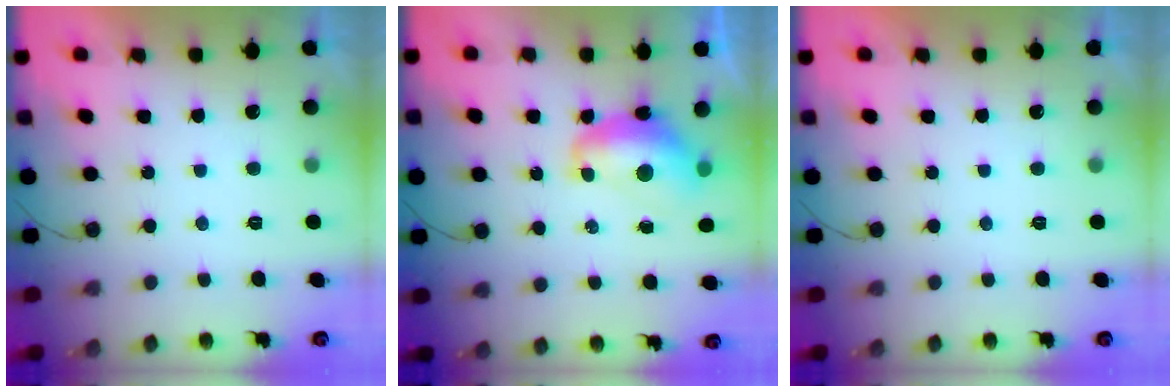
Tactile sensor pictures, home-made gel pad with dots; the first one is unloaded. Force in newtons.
{"total": 11.4, "press": 11.4, "slide": 1.2}
{"total": 0.0}